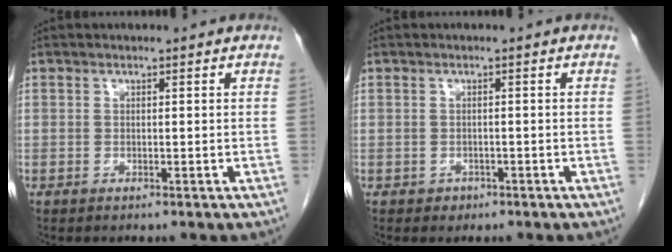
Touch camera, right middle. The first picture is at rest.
{"total": 1.0, "force": [-0.5, 0.8, 0.1], "torque": [-0.001, 0.003, -0.005]}